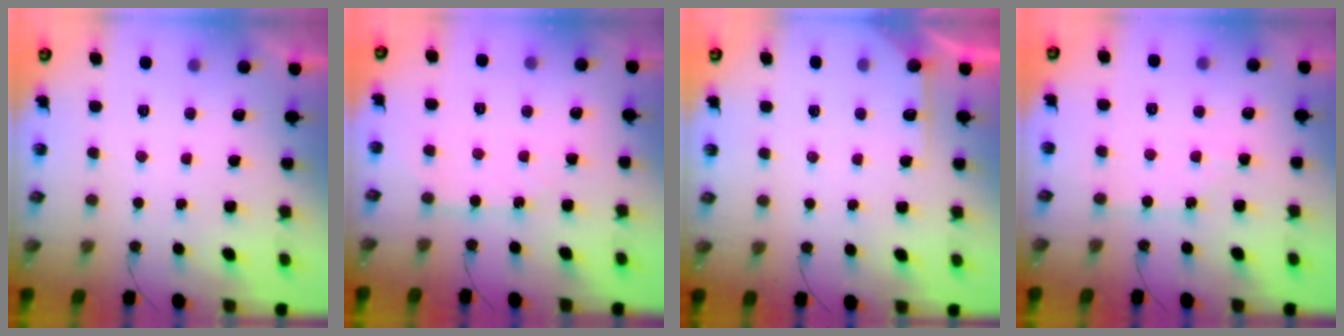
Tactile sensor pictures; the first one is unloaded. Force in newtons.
{"total": 4.0, "press": 4.0, "slide": 0.2}
{"total": 5.4, "press": 5.4, "slide": 0.6}
{"total": 0.9, "press": 0.9, "slide": 0.1}